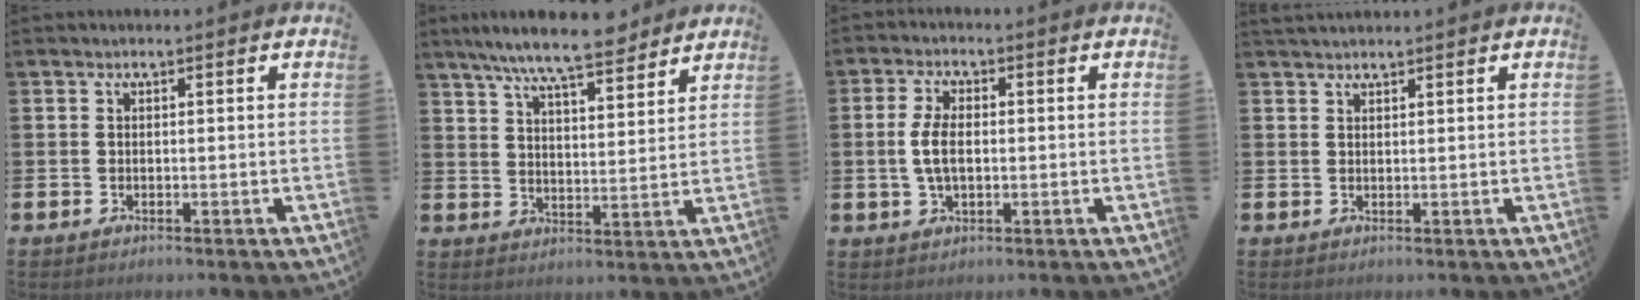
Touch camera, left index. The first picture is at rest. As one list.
[{"total": 8.8, "force": [8.1, 1.0, 3.3], "torque": [-0.071, -0.042, 0.143]}, {"total": 4.6, "force": [0.3, 2.3, 4.0], "torque": [-0.079, 0.004, 0.000]}, {"total": 1.5, "force": [1.5, 0.2, 0.2], "torque": [-0.006, 0.000, 0.028]}]